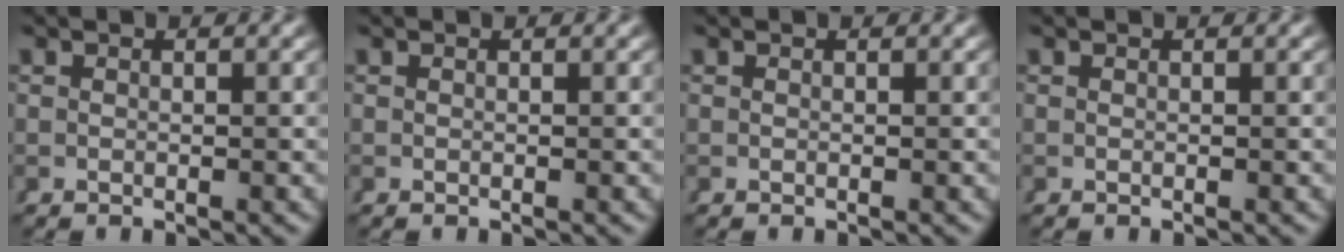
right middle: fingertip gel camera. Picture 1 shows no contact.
{"total": 0.0}
{"total": 0.0}
{"total": 0.0}